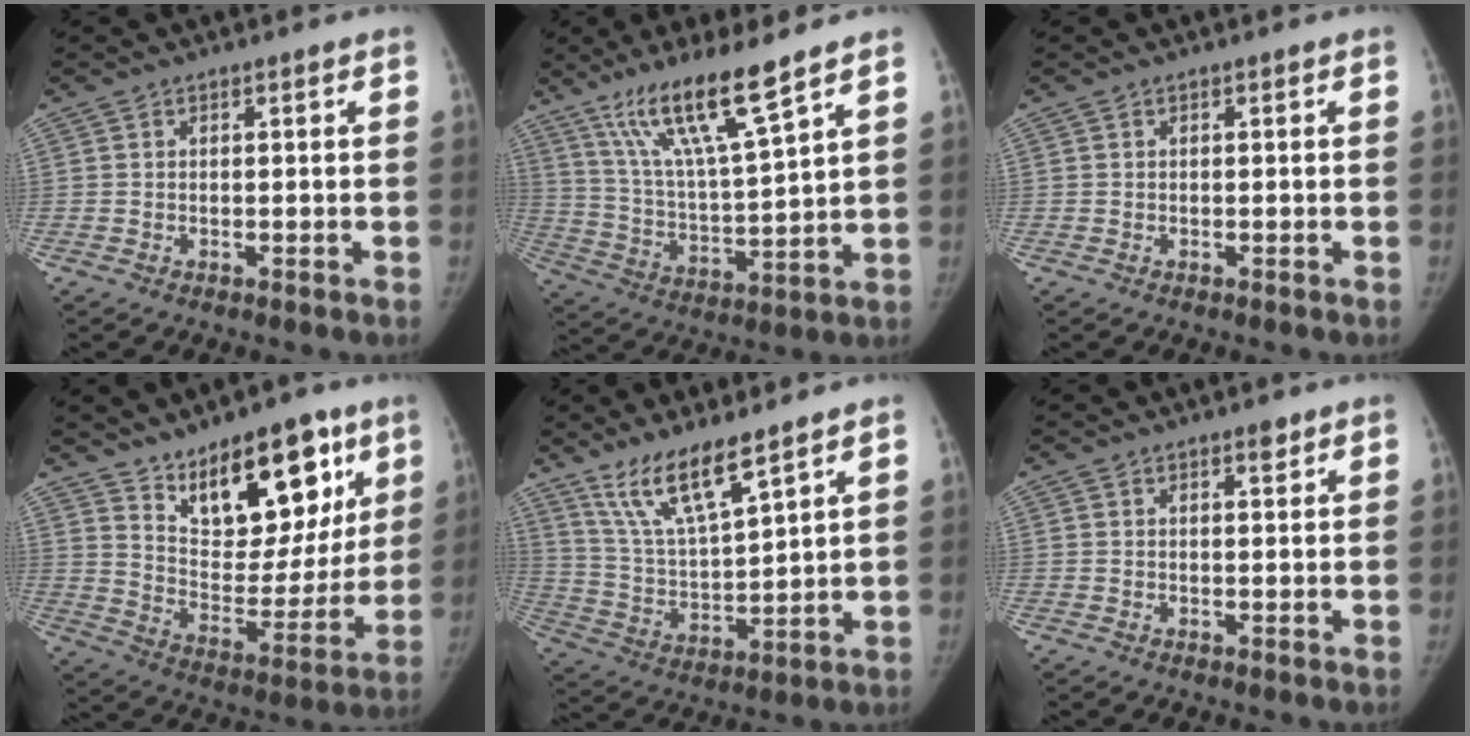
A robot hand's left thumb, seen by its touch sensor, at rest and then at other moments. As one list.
[{"total": 15.0, "force": [10.2, 1.3, 10.9], "torque": [-0.193, -0.055, 0.199]}, {"total": 0.0}, {"total": 20.9, "force": [12.3, 9.9, 13.7], "torque": [-0.145, -0.065, 0.205]}, {"total": 12.4, "force": [9.0, 2.4, 8.1], "torque": [-0.140, -0.053, 0.188]}, {"total": 1.5, "force": [1.1, 0.6, 1.0], "torque": [-0.002, -0.005, 0.015]}]